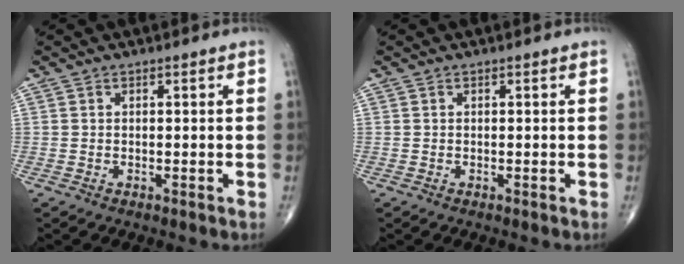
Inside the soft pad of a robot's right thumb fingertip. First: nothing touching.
{"total": 0.0}